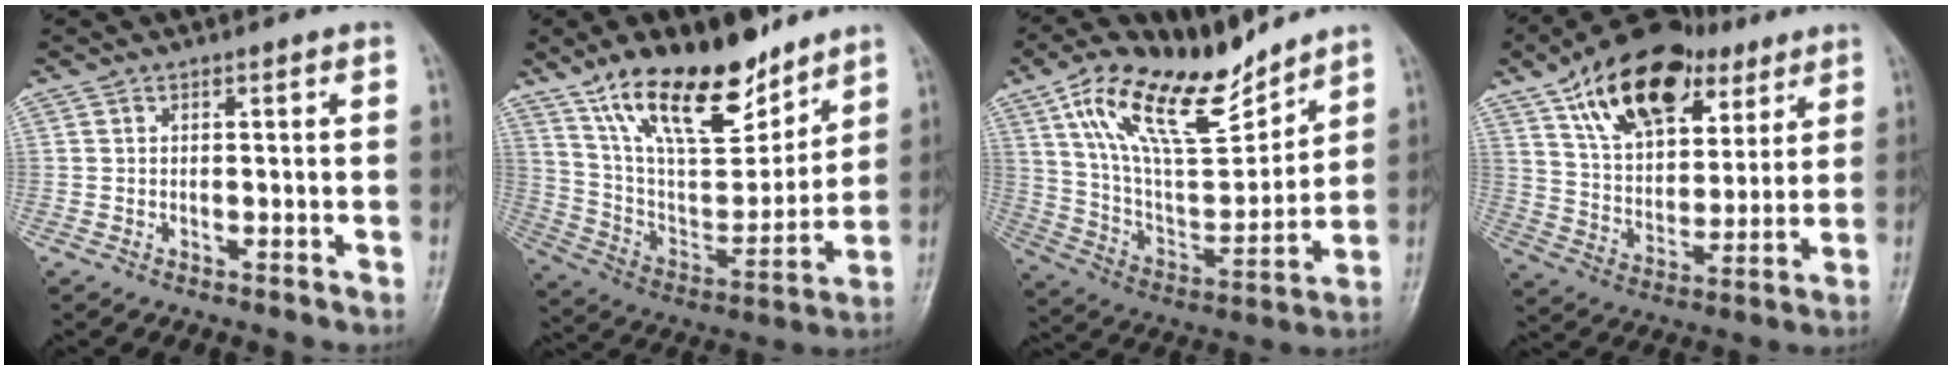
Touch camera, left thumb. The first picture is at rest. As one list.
[{"total": 22.1, "force": [14.9, 9.3, 13.5], "torque": [-0.184, -0.070, 0.269]}, {"total": 20.7, "force": [13.8, 8.2, 13.0], "torque": [-0.190, -0.058, 0.258]}, {"total": 22.0, "force": [11.9, 12.5, 13.7], "torque": [-0.187, -0.022, 0.204]}]